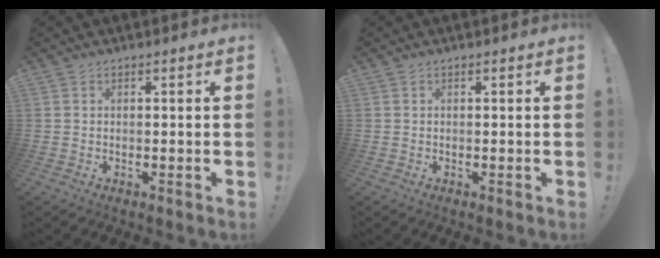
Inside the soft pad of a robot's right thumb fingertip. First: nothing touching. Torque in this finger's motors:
{"motor_torque": [-0.03, 0.03, -0.01, 0.01, 0.02]}